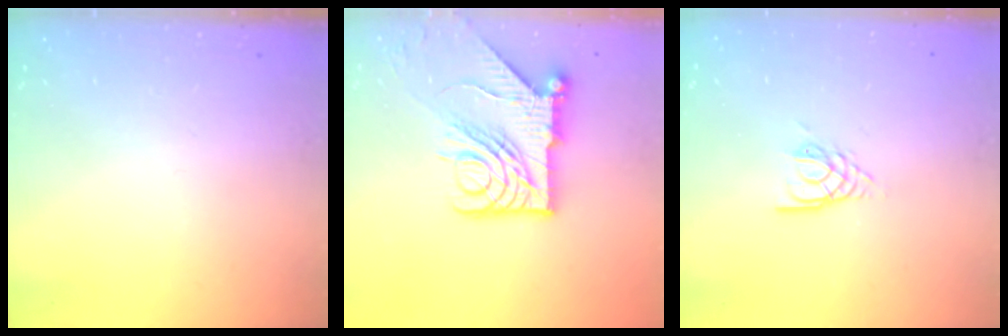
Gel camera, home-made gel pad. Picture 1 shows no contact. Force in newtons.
{"total": 14.5, "press": 14.4, "slide": 1.7}
{"total": 3.5, "press": 3.5, "slide": 0.4}